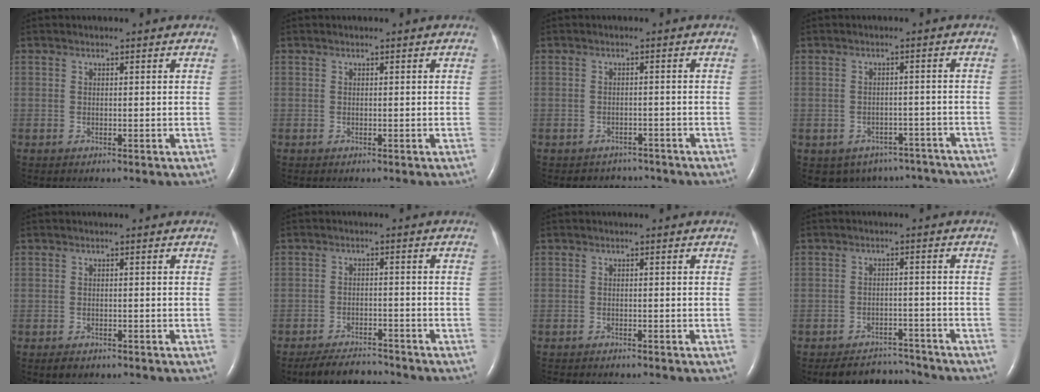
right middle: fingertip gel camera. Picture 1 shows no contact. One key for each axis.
{"total": 0.0}
{"total": 3.8, "fx": -3.4, "fy": 1.8, "fz": -0.1, "tx": -0.006, "ty": 0.010, "tz": -0.043}
{"total": 10.8, "fx": -8.9, "fy": 5.8, "fz": 1.7, "tx": -0.020, "ty": 0.019, "tz": -0.091}
{"total": 1.4, "fx": -1.0, "fy": 0.7, "fz": 0.7, "tx": -0.018, "ty": -0.001, "tz": -0.011}
{"total": 5.6, "fx": -5.2, "fy": 1.2, "fz": 1.4, "tx": -0.029, "ty": -0.015, "tz": -0.087}
{"total": 3.1, "fx": -2.9, "fy": 0.2, "fz": 1.3, "tx": -0.020, "ty": -0.005, "tz": -0.038}
{"total": 6.2, "fx": -6.0, "fy": 1.5, "fz": 0.0, "tx": 0.002, "ty": 0.008, "tz": -0.089}